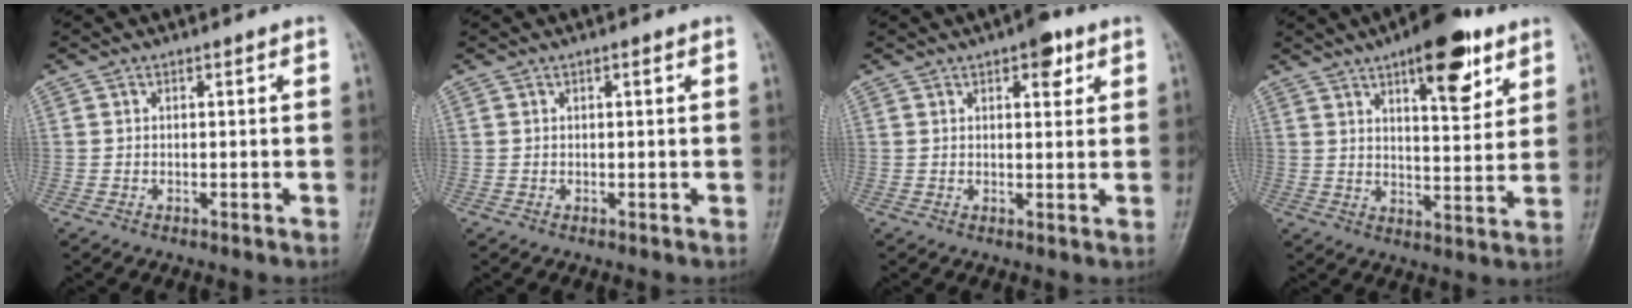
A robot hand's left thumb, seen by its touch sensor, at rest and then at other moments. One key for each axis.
{"total": 0.6, "fx": 0.2, "fy": 0.2, "fz": 0.5, "tx": -0.010, "ty": 0.001, "tz": 0.002}
{"total": 4.6, "fx": 2.5, "fy": 2.0, "fz": 3.3, "tx": -0.029, "ty": -0.007, "tz": 0.028}
{"total": 13.5, "fx": 7.5, "fy": 5.1, "fz": 9.9, "tx": -0.109, "ty": -0.035, "tz": 0.107}